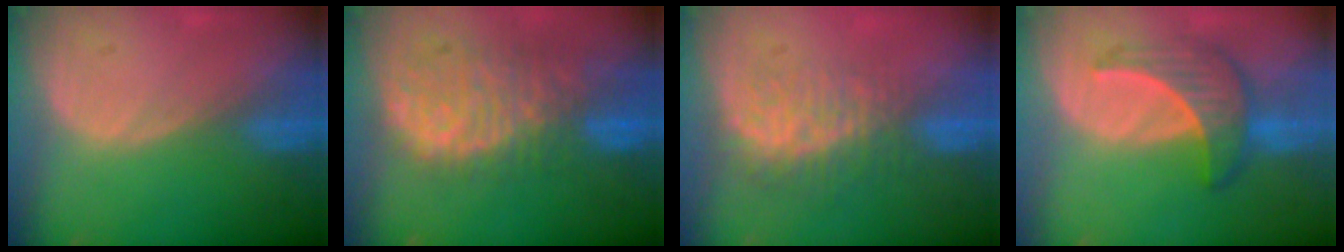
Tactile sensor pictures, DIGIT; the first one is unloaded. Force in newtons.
{"total": 11.0, "press": 9.6, "slide": 5.4}
{"total": 8.2, "press": 7.2, "slide": 3.9}
{"total": 6.7, "press": 6.4, "slide": 2.0}